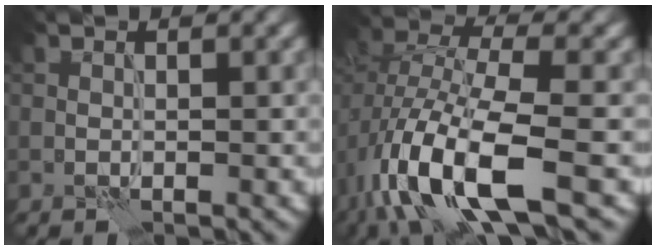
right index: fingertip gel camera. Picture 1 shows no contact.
{"total": 11.2, "force": [-5.3, 4.5, 8.7], "torque": [-0.181, -0.009, -0.099]}